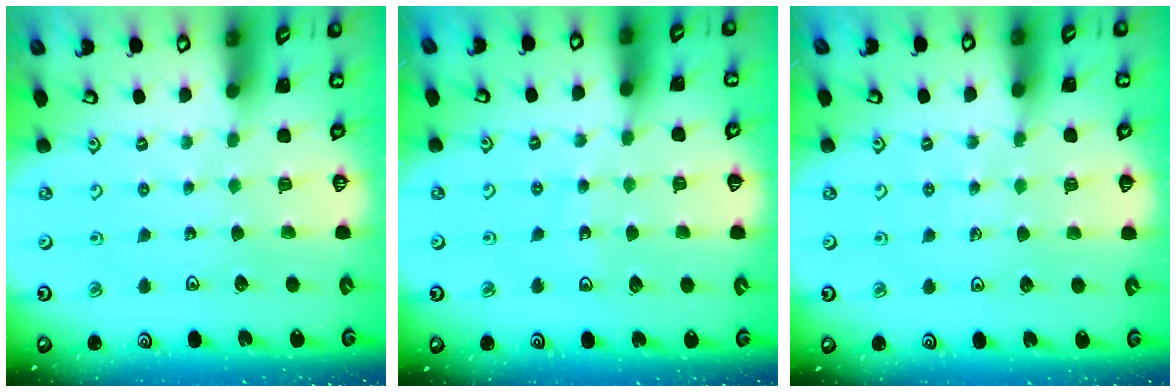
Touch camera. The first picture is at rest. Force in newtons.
{"total": 7.1, "press": 6.4, "slide": 3.1}
{"total": 4.6, "press": 4.5, "slide": 0.9}